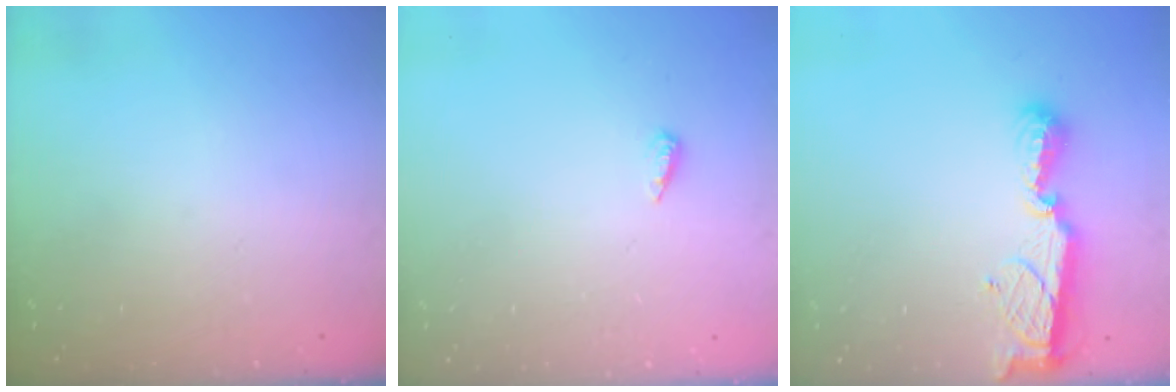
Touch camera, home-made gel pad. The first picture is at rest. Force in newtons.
{"total": 6.0, "press": 6.0, "slide": 0.6}
{"total": 8.5, "press": 8.4, "slide": 0.2}